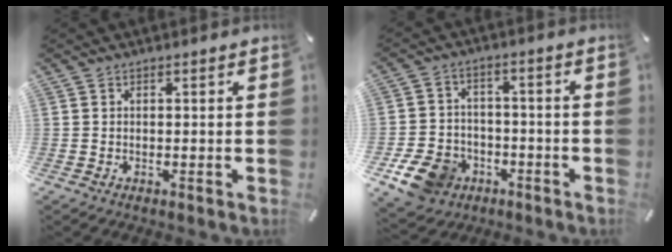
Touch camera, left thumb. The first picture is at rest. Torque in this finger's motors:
{"motor_torque": [0.37, 1.27, 0.34, 0.28, 0.05]}